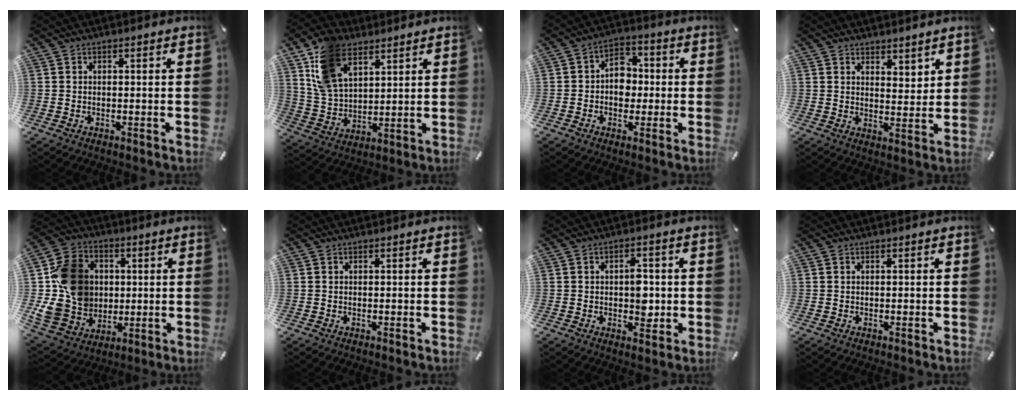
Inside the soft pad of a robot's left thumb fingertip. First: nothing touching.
{"total": 12.8, "force": [7.4, 8.0, 6.8], "torque": [-0.166, -0.012, 0.143]}
{"total": 7.1, "force": [-1.0, 5.9, 3.8], "torque": [-0.051, 0.014, -0.019]}
{"total": 4.3, "force": [3.7, 2.1, -0.2], "torque": [0.016, -0.029, 0.067]}
{"total": 16.4, "force": [0.6, 14.7, 7.3], "torque": [-0.152, 0.009, 0.021]}
{"total": 0.0}
{"total": 6.0, "force": [-0.1, 3.8, 4.7], "torque": [-0.046, -0.007, -0.008]}
{"total": 0.0}